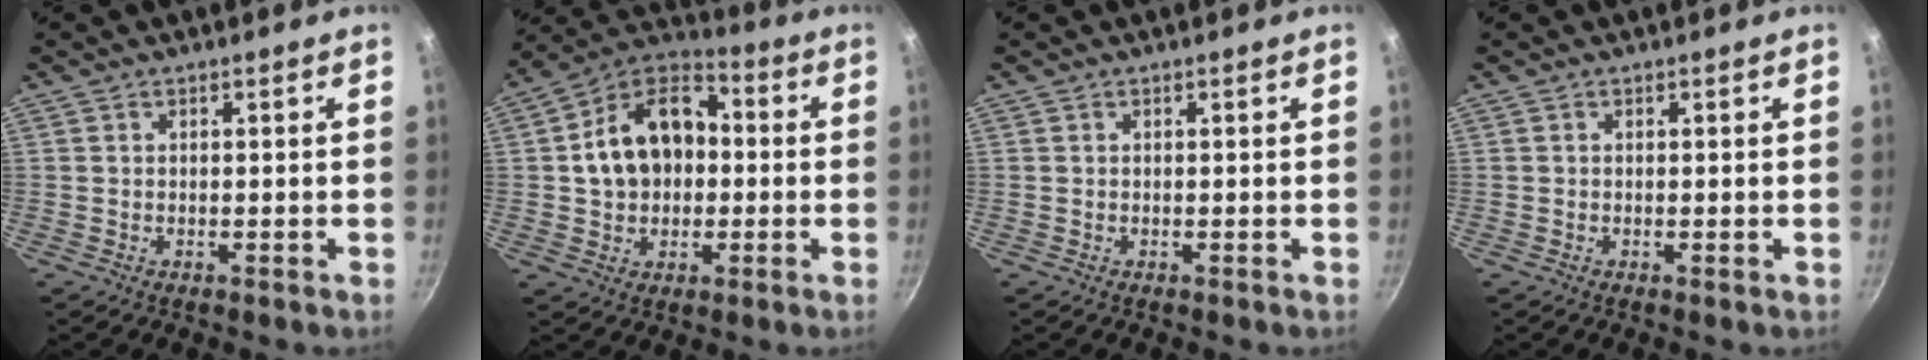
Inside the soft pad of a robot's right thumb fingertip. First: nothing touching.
{"total": 16.4, "force": [0.8, 12.0, 11.2], "torque": [-0.164, 0.037, -0.002]}
{"total": 0.0}
{"total": 0.0}